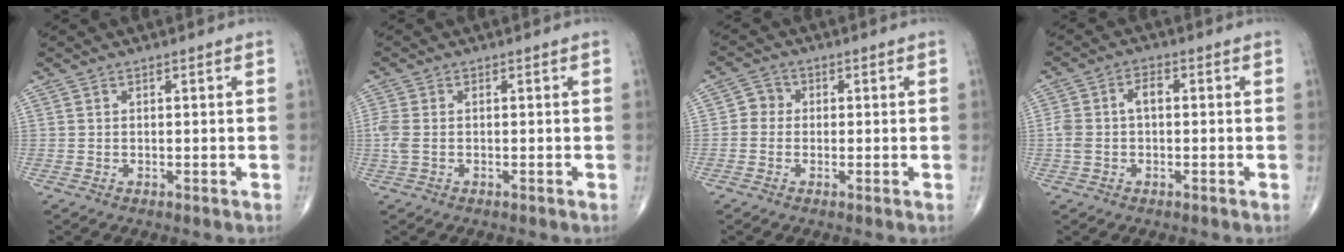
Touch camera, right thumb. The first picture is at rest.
{"total": 3.1, "force": [-0.2, 1.8, 2.6], "torque": [-0.086, 0.006, -0.003]}
{"total": 2.7, "force": [-0.3, 2.5, 1.0], "torque": [-0.001, 0.007, -0.018]}
{"total": 5.1, "force": [0.1, 3.0, 4.1], "torque": [-0.098, 0.023, 0.000]}